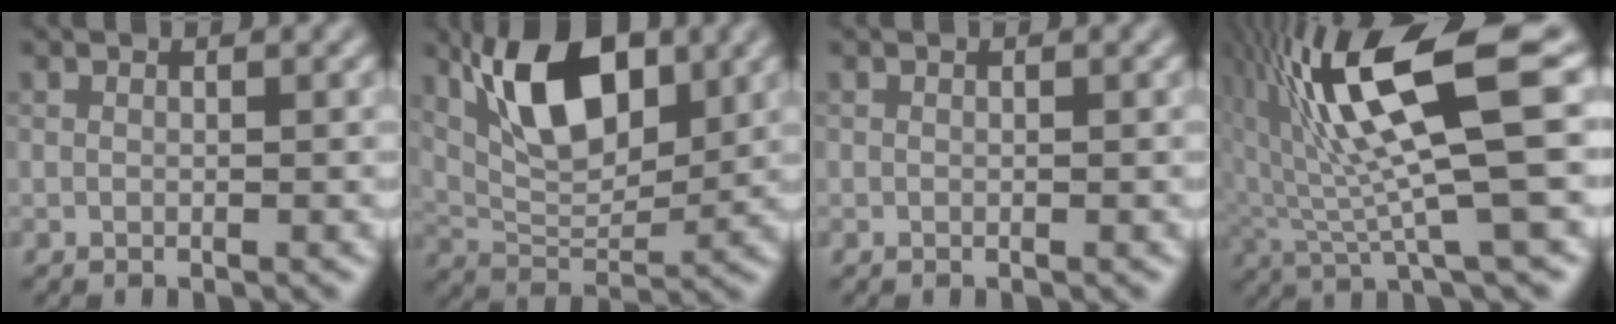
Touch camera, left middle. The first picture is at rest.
{"total": 8.2, "force": [3.3, 4.0, 6.4], "torque": [-0.109, 0.006, 0.065]}
{"total": 0.0}
{"total": 11.8, "force": [2.4, 2.1, 11.4], "torque": [-0.201, 0.014, 0.056]}